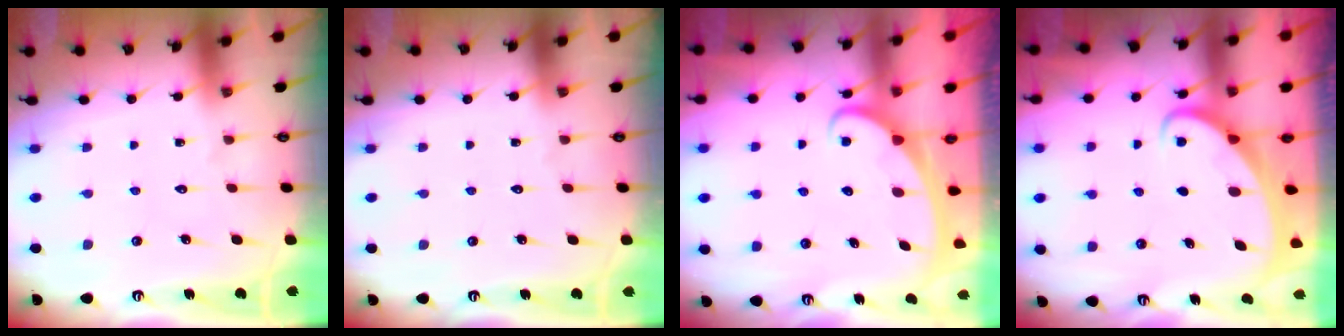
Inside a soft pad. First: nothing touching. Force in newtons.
{"total": 0.0}
{"total": 2.5, "press": 2.5, "slide": 0.3}
{"total": 2.0, "press": 2.0, "slide": 0.1}